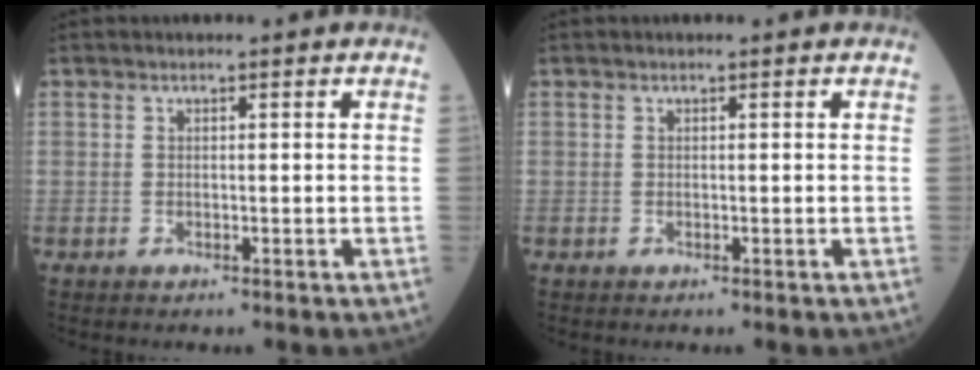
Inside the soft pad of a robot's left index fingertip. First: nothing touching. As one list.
[{"total": 0.0}]